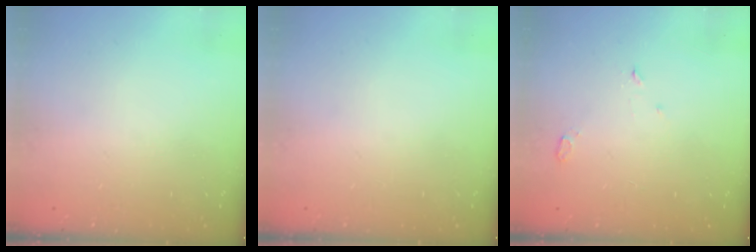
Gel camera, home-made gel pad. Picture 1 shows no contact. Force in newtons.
{"total": 0.0}
{"total": 2.7, "press": 2.6, "slide": 0.8}